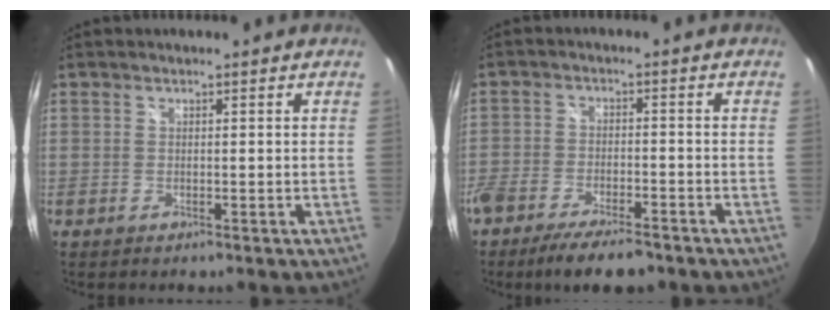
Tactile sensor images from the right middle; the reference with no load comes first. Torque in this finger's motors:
{"motor_torque": [0.97, -0.95, 0.49, 0.09]}